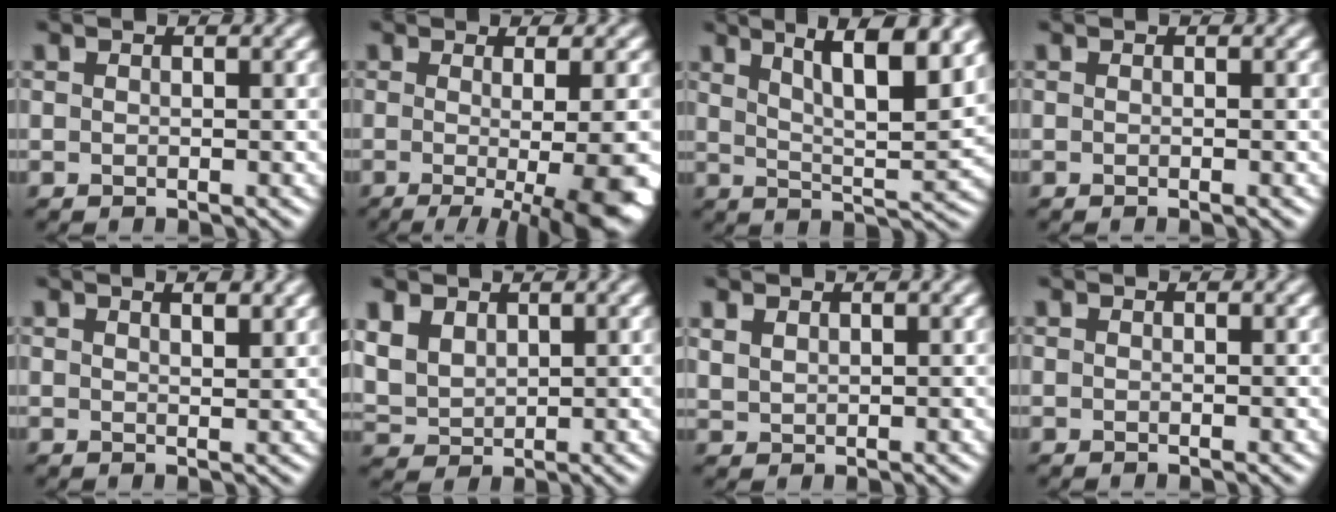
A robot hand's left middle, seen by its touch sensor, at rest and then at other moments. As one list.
[{"total": 10.3, "force": [-2.2, 3.2, 9.6], "torque": [-0.092, -0.003, -0.019]}, {"total": 9.9, "force": [5.9, 2.3, 7.6], "torque": [-0.096, 0.016, 0.076]}, {"total": 0.8, "force": [-0.2, 0.3, 0.8], "torque": [-0.005, -0.001, -0.005]}, {"total": 2.4, "force": [1.9, 0.6, 1.4], "torque": [-0.007, 0.008, 0.013]}, {"total": 3.8, "force": [2.5, 2.5, 1.5], "torque": [-0.057, 0.002, 0.056]}, {"total": 1.2, "force": [1.2, 0.3, -0.1], "torque": [-0.012, 0.001, 0.031]}, {"total": 0.0}]